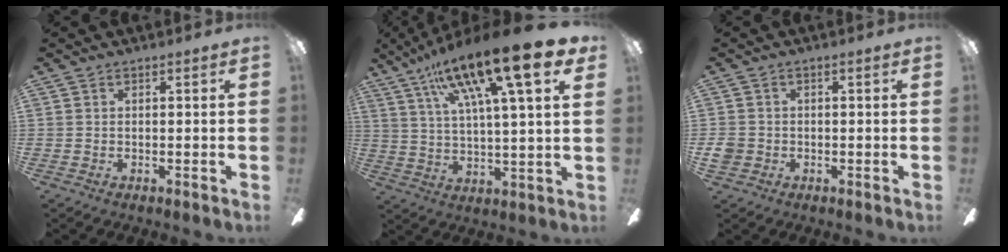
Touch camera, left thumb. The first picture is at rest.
{"total": 22.1, "force": [13.5, 4.0, 16.9], "torque": [-0.286, -0.070, 0.208]}
{"total": 2.8, "force": [-0.9, 2.3, 1.2], "torque": [-0.016, 0.006, -0.017]}